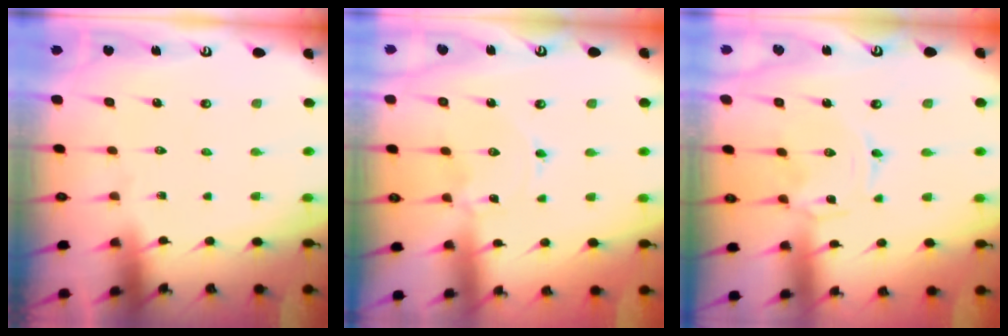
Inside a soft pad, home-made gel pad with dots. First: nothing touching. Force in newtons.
{"total": 0.0}
{"total": 0.0}